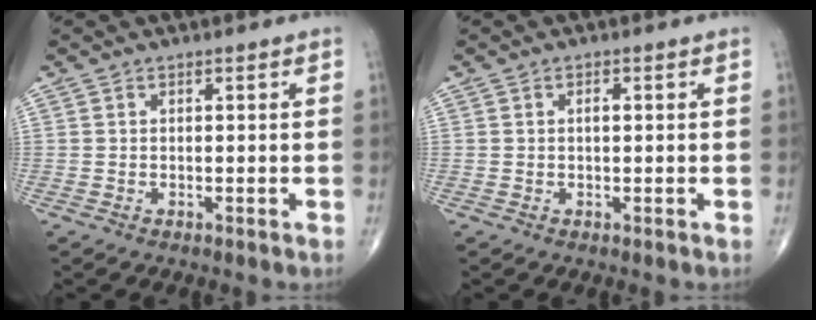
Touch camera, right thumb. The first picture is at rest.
{"total": 1.2, "force": [0.2, 0.5, 1.0], "torque": [-0.016, 0.003, 0.001]}